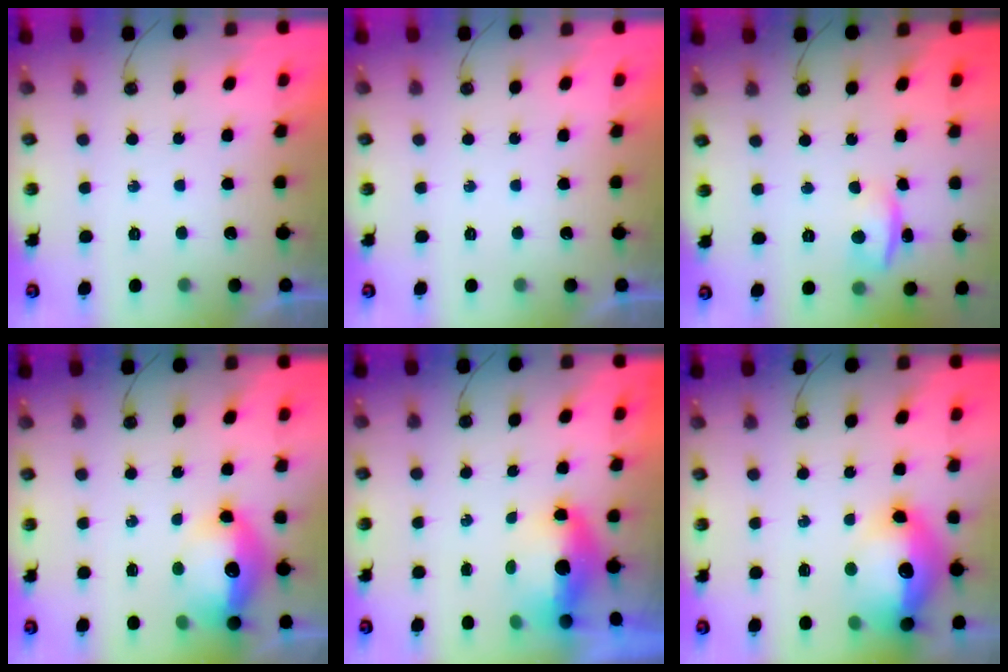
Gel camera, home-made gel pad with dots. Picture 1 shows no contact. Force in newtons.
{"total": 0.0}
{"total": 7.8, "press": 2.9, "slide": 7.2}
{"total": 13.3, "press": 13.2, "slide": 1.3}
{"total": 6.5, "press": 6.3, "slide": 1.4}
{"total": 16.2, "press": 16.1, "slide": 1.5}